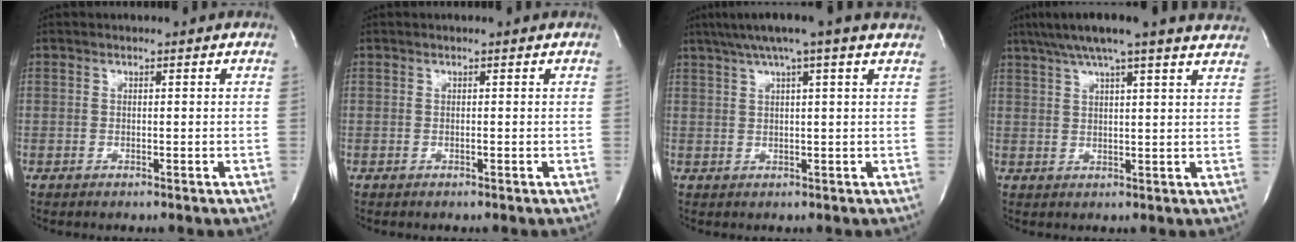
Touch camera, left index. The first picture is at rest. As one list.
[{"total": 0.0}, {"total": 9.5, "force": [7.2, -0.9, 6.1], "torque": [-0.103, 0.033, 0.089]}, {"total": 17.4, "force": [14.9, 0.4, 8.9], "torque": [-0.151, 0.028, 0.188]}]